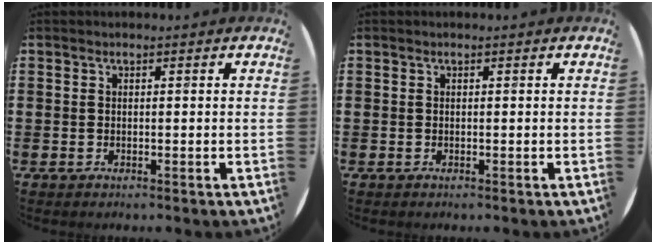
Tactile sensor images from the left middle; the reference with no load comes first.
{"total": 0.0}